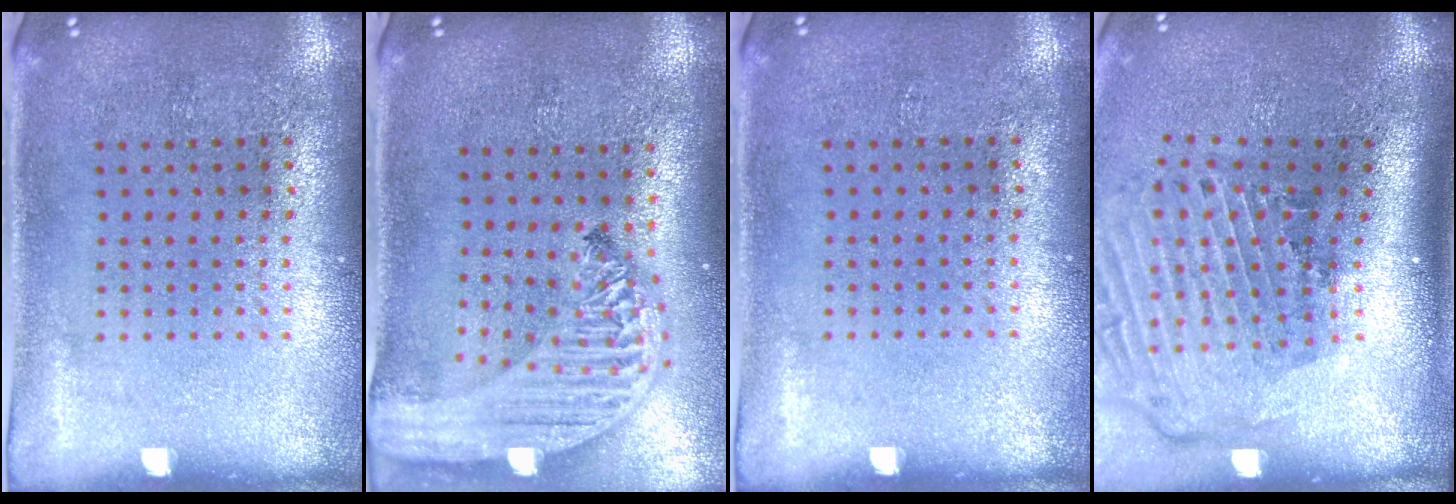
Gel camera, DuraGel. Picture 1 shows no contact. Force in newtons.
{"total": 3.1, "press": 2.4, "slide": 1.9}
{"total": 0.0}
{"total": 3.0, "press": 2.0, "slide": 2.2}